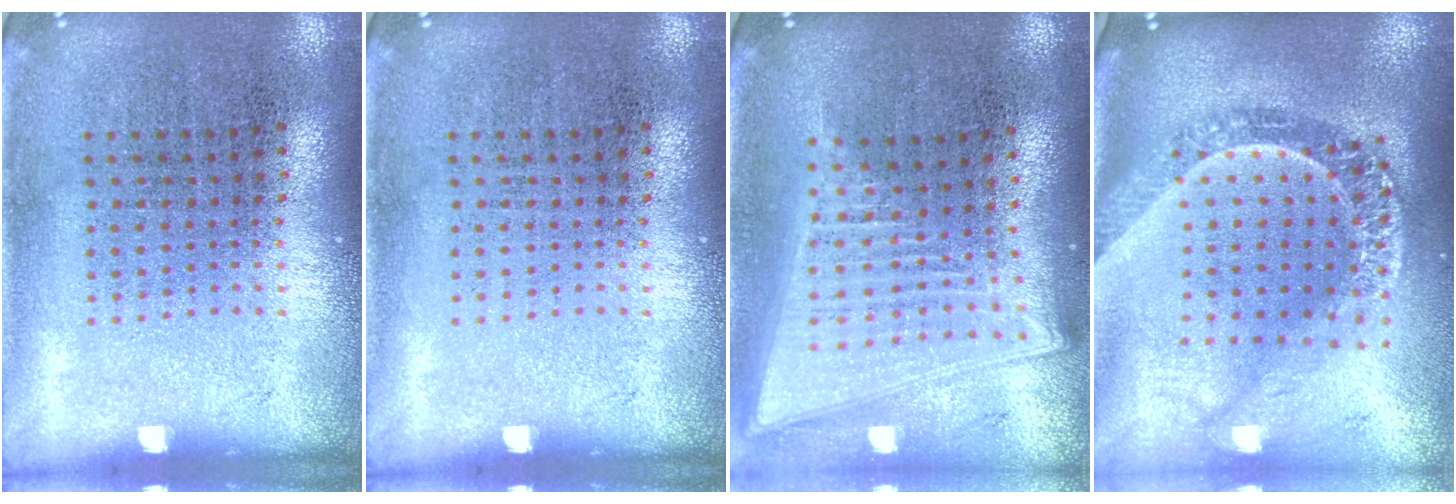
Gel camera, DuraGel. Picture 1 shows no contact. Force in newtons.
{"total": 0.0}
{"total": 2.0, "press": 1.7, "slide": 1.2}
{"total": 3.0, "press": 2.3, "slide": 1.9}